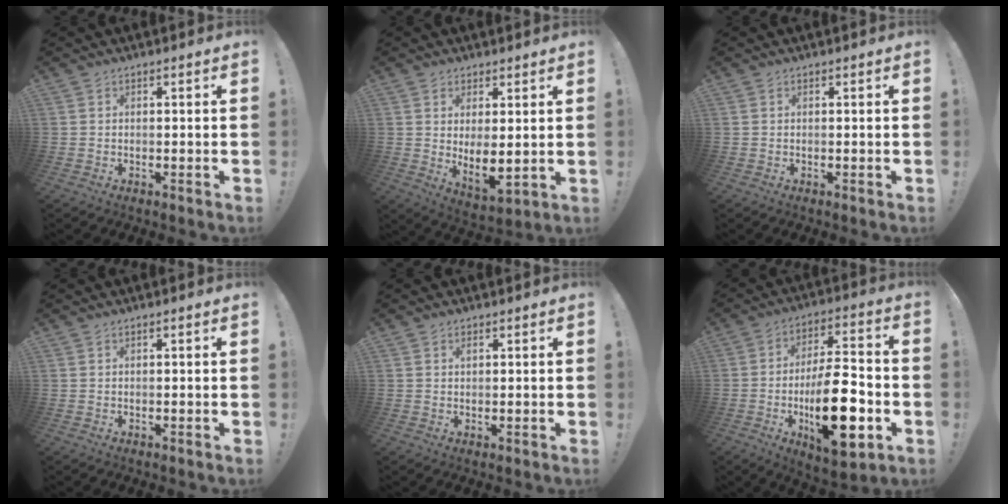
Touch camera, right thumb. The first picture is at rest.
{"total": 6.5, "force": [2.0, 2.7, 5.6], "torque": [-0.067, -0.042, 0.040]}
{"total": 0.0}
{"total": 0.6, "force": [0.0, -0.1, 0.6], "torque": [-0.013, 0.001, -0.001]}
{"total": 0.7, "force": [0.5, 0.4, 0.4], "torque": [-0.007, 0.001, 0.010]}
{"total": 22.2, "force": [-5.9, 8.9, 19.5], "torque": [-0.340, 0.023, -0.088]}